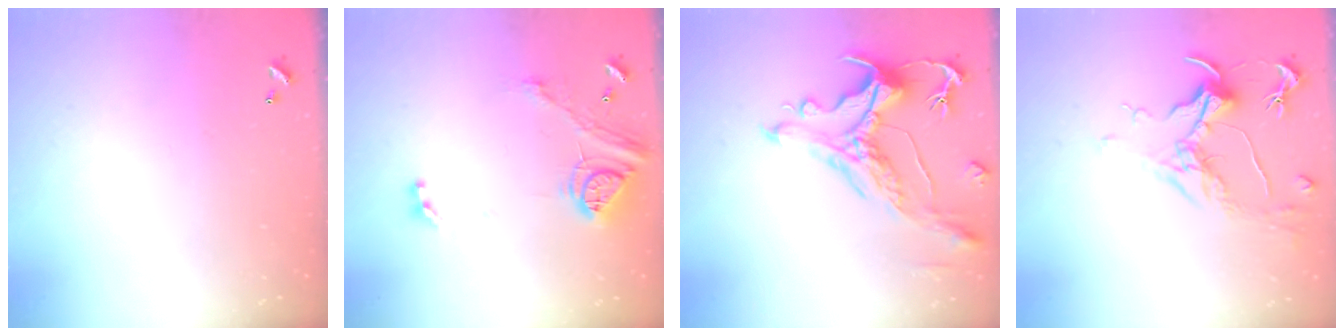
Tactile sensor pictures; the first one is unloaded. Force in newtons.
{"total": 14.9, "press": 14.8, "slide": 1.7}
{"total": 1.7, "press": 0.9, "slide": 1.4}
{"total": 1.6, "press": 1.4, "slide": 0.7}